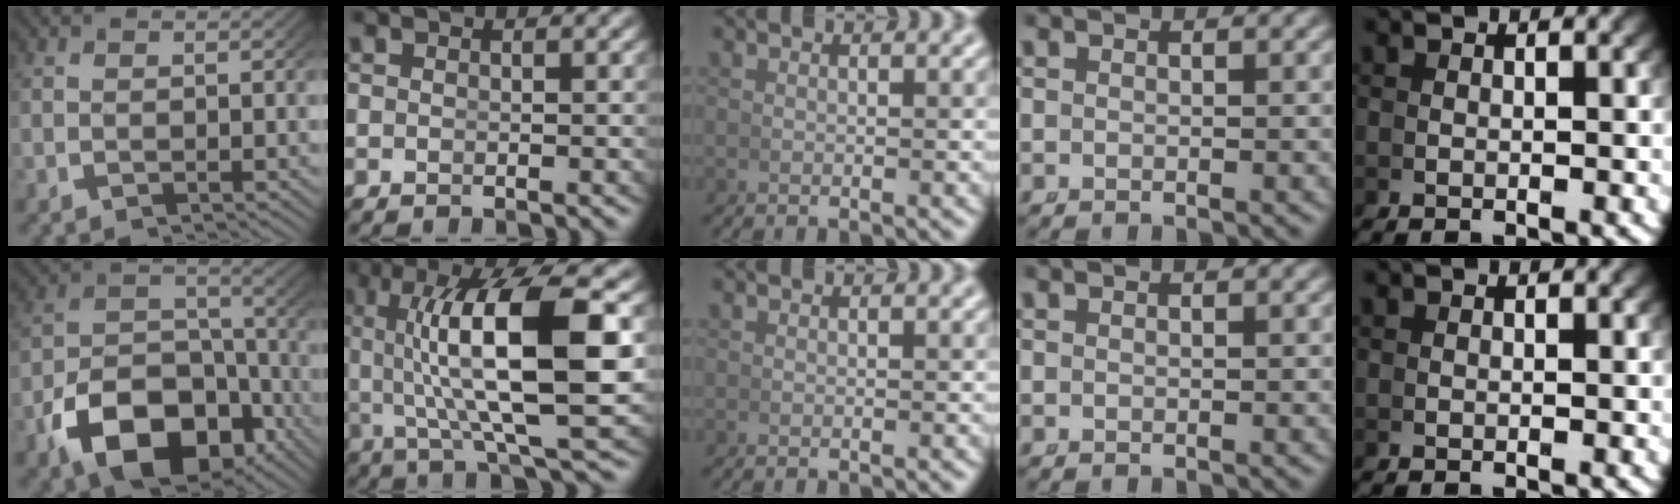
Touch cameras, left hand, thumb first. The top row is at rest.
{"thumb": {"total": 13.2, "force": [-5.8, 8.4, 8.3], "torque": [-0.161, -0.042, -0.077]}, "index": {"total": 12.7, "force": [1.5, 3.7, 12.0], "torque": [-0.199, 0.007, 0.027]}}